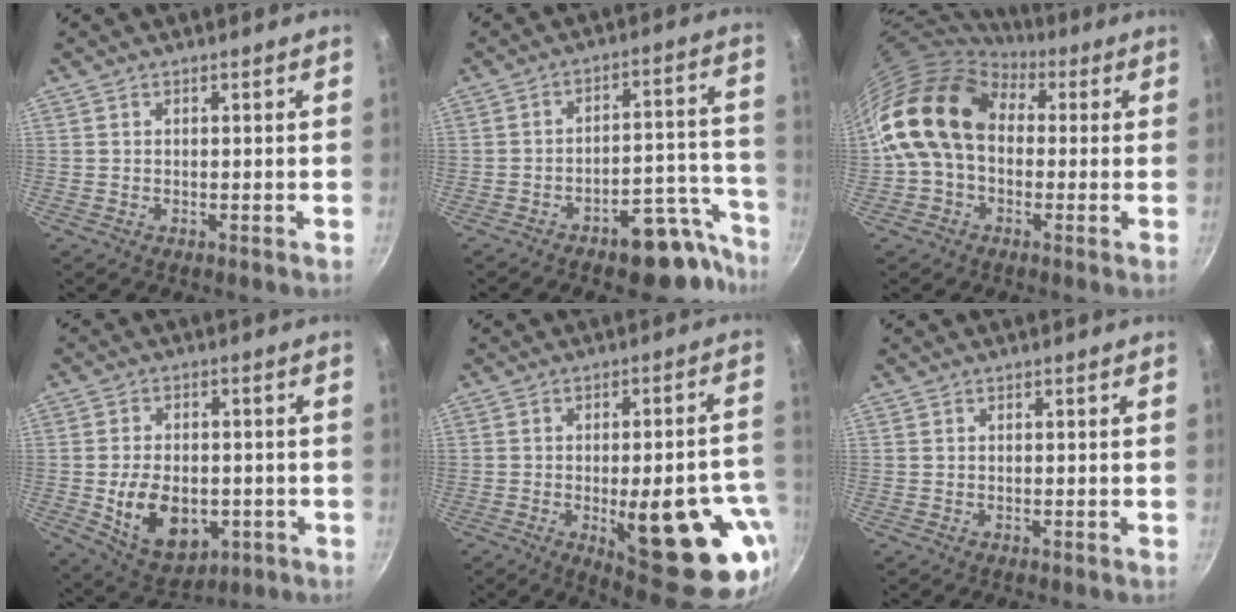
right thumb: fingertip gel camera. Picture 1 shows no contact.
{"total": 13.2, "force": [-9.4, 5.6, 7.4], "torque": [-0.023, 0.102, -0.130]}
{"total": 15.7, "force": [2.0, 11.4, 10.6], "torque": [-0.169, 0.028, 0.018]}
{"total": 12.8, "force": [-2.5, 8.5, 9.3], "torque": [-0.132, -0.002, -0.020]}
{"total": 23.8, "force": [-6.8, 9.0, 21.0], "torque": [-0.215, 0.009, -0.073]}
{"total": 0.0}